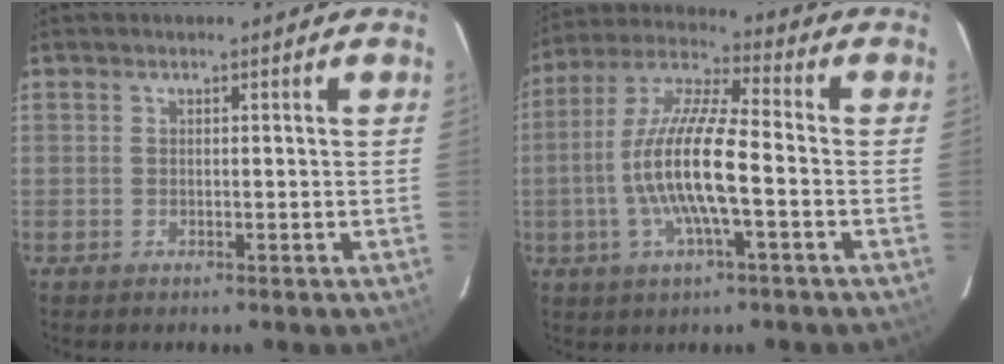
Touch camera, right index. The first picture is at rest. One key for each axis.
{"total": 13.7, "fx": -3.1, "fy": 2.5, "fz": 13.1, "tx": -0.261, "ty": 0.000, "tz": -0.062}